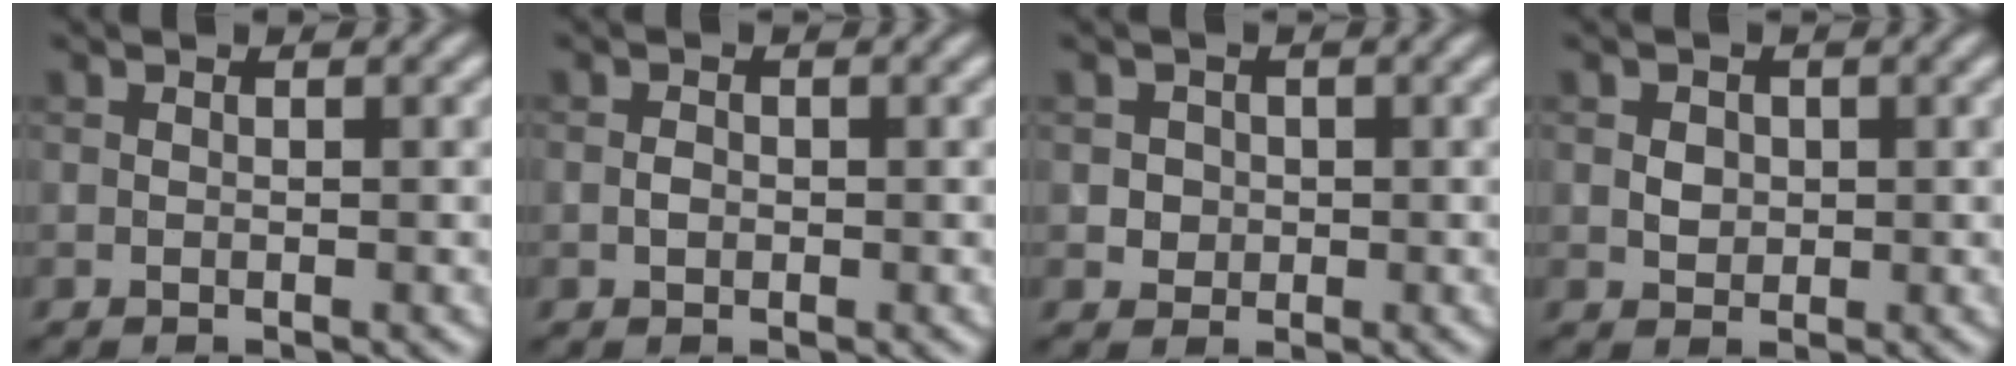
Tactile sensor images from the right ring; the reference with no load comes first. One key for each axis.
{"total": 0.8, "fx": -0.2, "fy": 0.6, "fz": 0.5, "tx": -0.011, "ty": 0.000, "tz": -0.006}
{"total": 1.7, "fx": 0.2, "fy": 1.7, "fz": 0.5, "tx": 0.004, "ty": 0.002, "tz": 0.011}
{"total": 1.5, "fx": 0.1, "fy": 1.3, "fz": 0.7, "tx": -0.013, "ty": -0.001, "tz": 0.002}